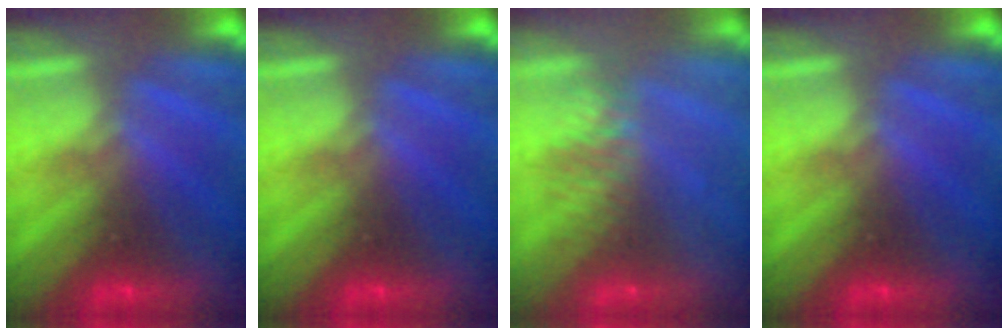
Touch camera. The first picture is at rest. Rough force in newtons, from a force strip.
{"total": 0.0}
{"total": 5.8}
{"total": 0.0}